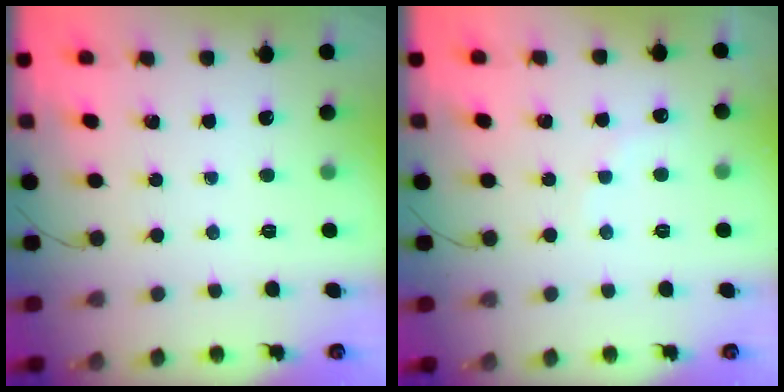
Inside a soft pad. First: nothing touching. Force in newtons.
{"total": 6.4, "press": 6.2, "slide": 1.4}